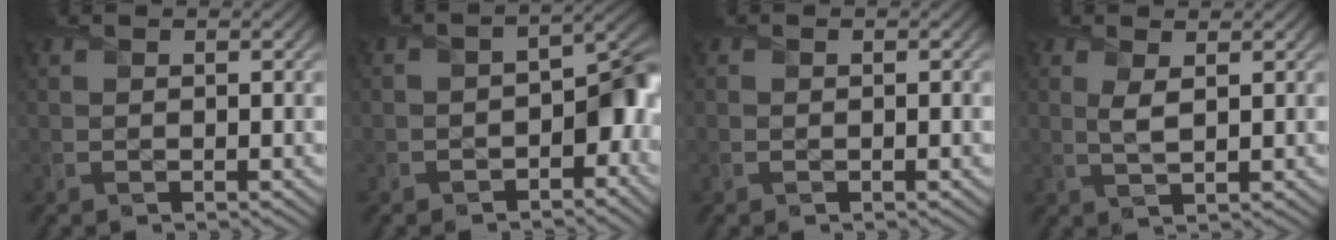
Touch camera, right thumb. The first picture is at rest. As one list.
[{"total": 6.1, "force": [-2.3, 3.7, 4.3], "torque": [-0.043, 0.000, -0.047]}, {"total": 0.0}, {"total": 2.3, "force": [0.9, 0.7, 2.0], "torque": [-0.050, 0.000, 0.019]}]